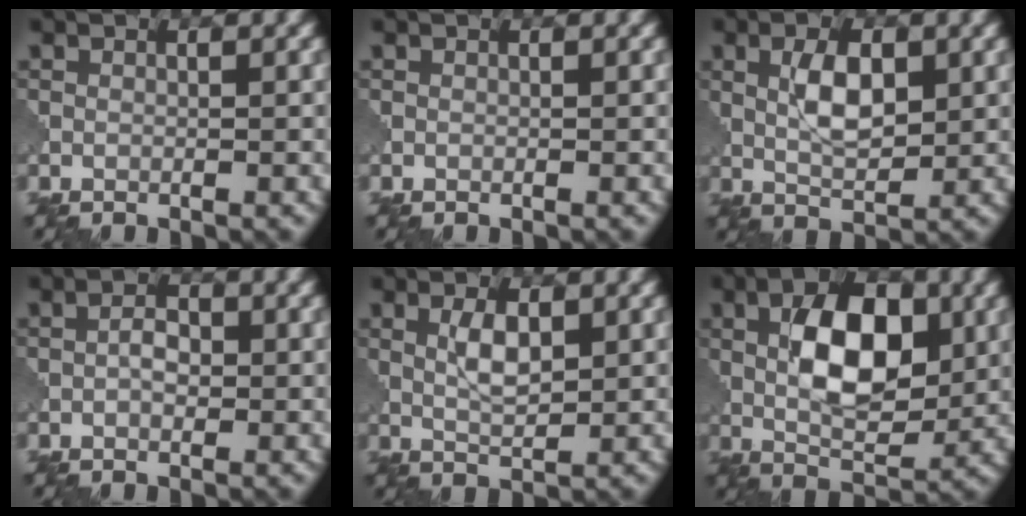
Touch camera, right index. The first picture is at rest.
{"total": 0.0}
{"total": 4.0, "force": [1.3, 1.8, 3.3], "torque": [-0.069, 0.001, 0.028]}
{"total": 1.6, "force": [0.0, 1.0, 1.3], "torque": [-0.023, 0.004, 0.000]}
{"total": 2.7, "force": [1.3, 1.0, 2.1], "torque": [-0.048, 0.001, 0.028]}
{"total": 8.4, "force": [1.8, 4.3, 6.9], "torque": [-0.115, 0.006, 0.031]}